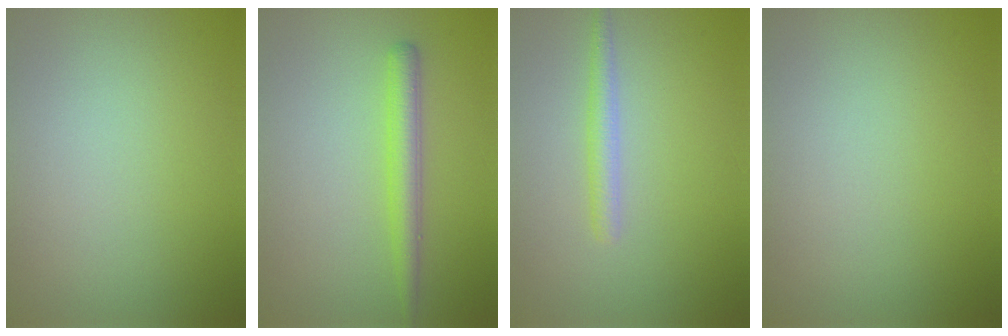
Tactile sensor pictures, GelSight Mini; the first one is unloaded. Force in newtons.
{"total": 2.6, "press": 2.6, "slide": 0.1}
{"total": 1.6, "press": 1.6, "slide": 0.1}
{"total": 0.0}